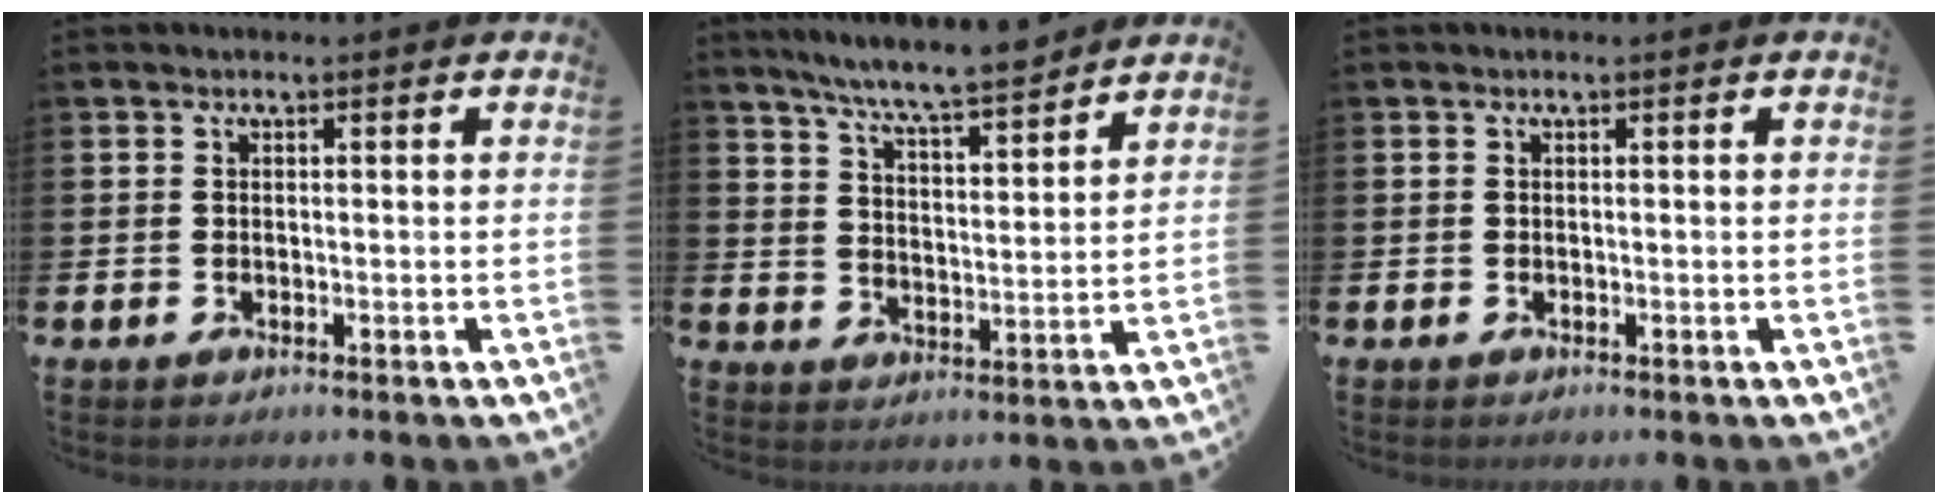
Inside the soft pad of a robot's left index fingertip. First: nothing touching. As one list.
[{"total": 7.8, "force": [7.4, 0.0, 2.5], "torque": [-0.077, -0.042, 0.132]}, {"total": 0.0}]